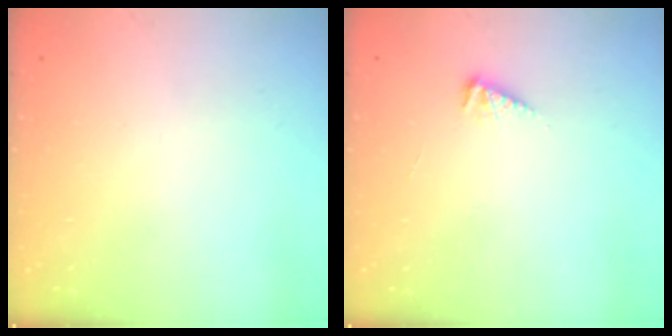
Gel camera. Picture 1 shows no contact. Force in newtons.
{"total": 3.2, "press": 3.2, "slide": 0.3}